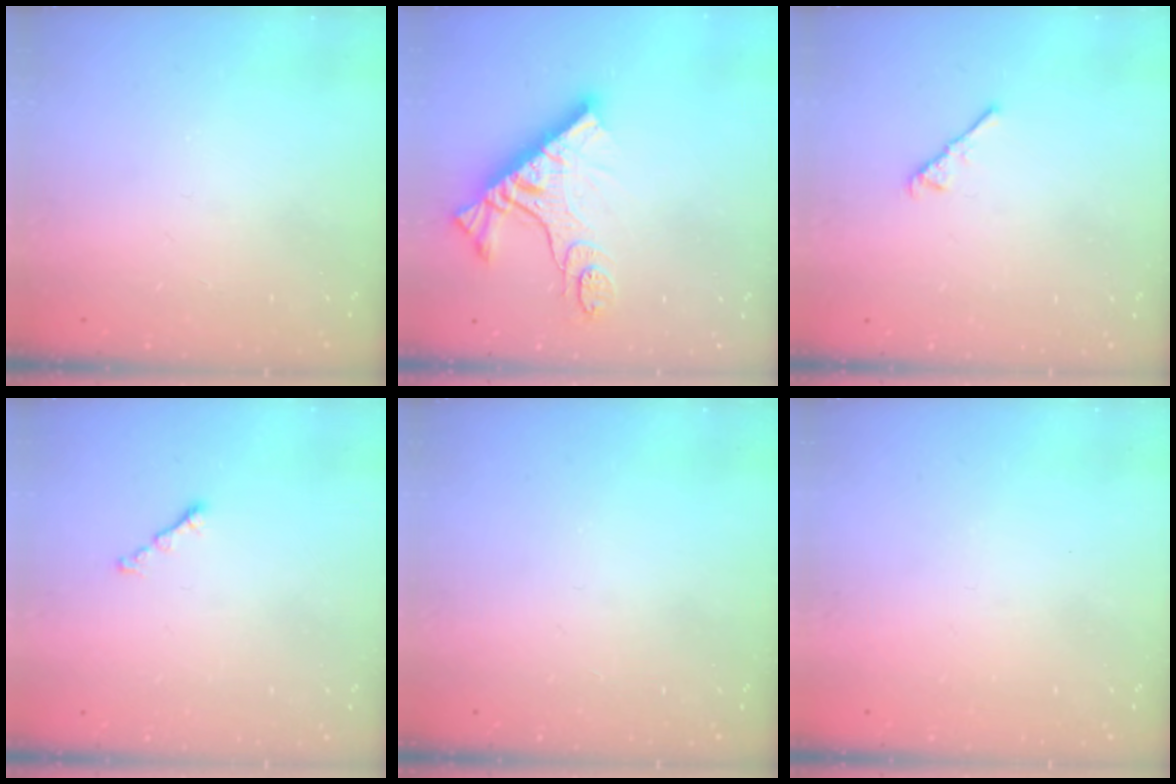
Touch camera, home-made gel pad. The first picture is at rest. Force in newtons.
{"total": 12.7, "press": 12.7, "slide": 1.2}
{"total": 3.9, "press": 3.8, "slide": 0.8}
{"total": 0.8, "press": 0.7, "slide": 0.4}
{"total": 0.0}
{"total": 0.9, "press": 0.8, "slide": 0.3}